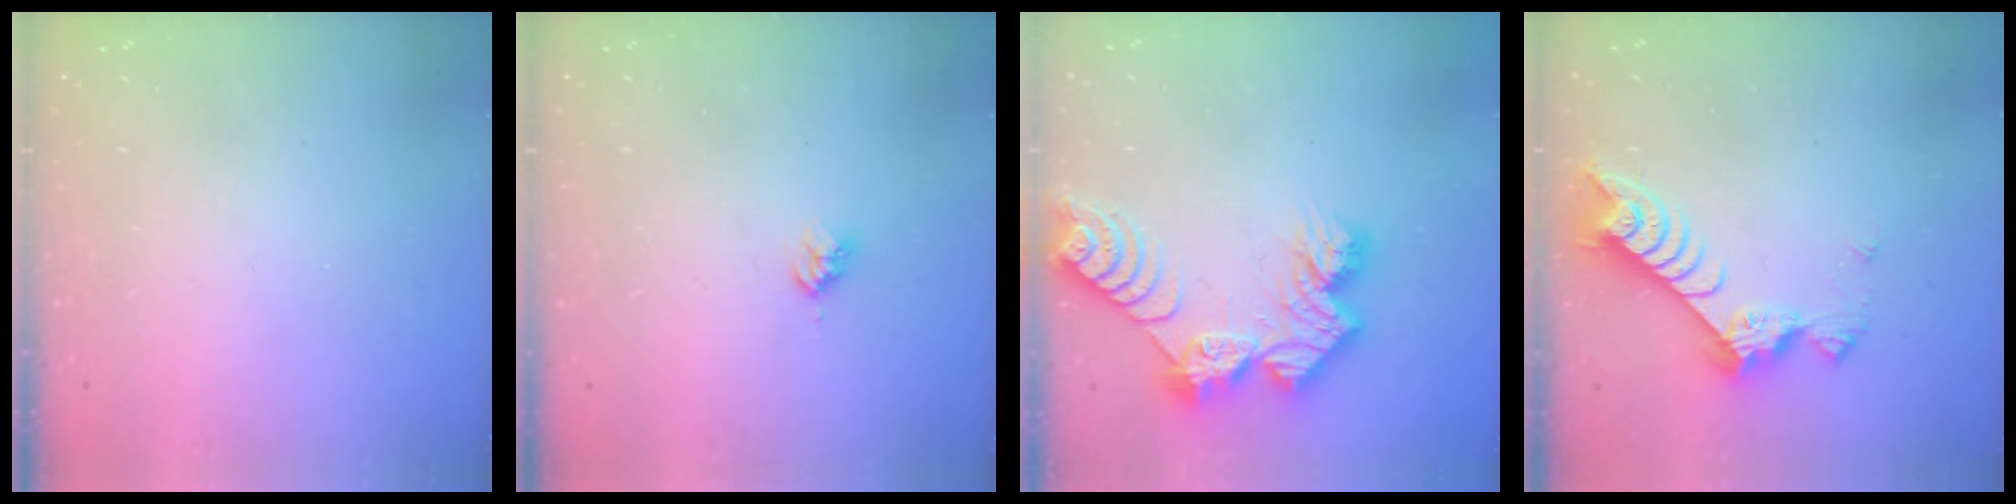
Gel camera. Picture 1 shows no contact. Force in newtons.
{"total": 2.9, "press": 2.9, "slide": 0.4}
{"total": 12.9, "press": 12.8, "slide": 1.1}
{"total": 7.9, "press": 7.9, "slide": 0.7}